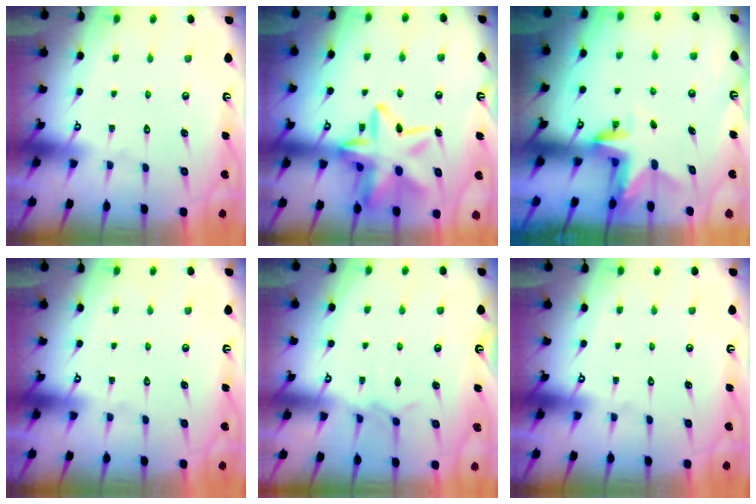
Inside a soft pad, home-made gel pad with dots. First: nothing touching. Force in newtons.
{"total": 20.7, "press": 20.6, "slide": 1.9}
{"total": 2.9, "press": 2.9, "slide": 0.2}
{"total": 0.0}
{"total": 4.7, "press": 4.7, "slide": 0.7}
{"total": 0.0}